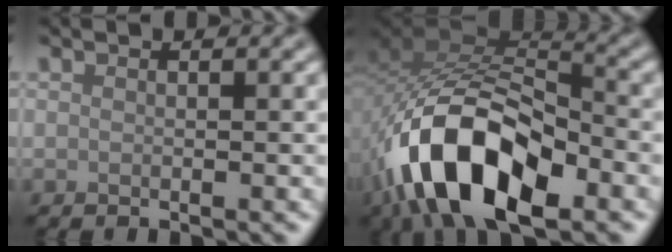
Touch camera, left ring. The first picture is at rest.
{"total": 12.8, "force": [-5.8, 6.6, 9.3], "torque": [-0.176, -0.005, -0.106]}